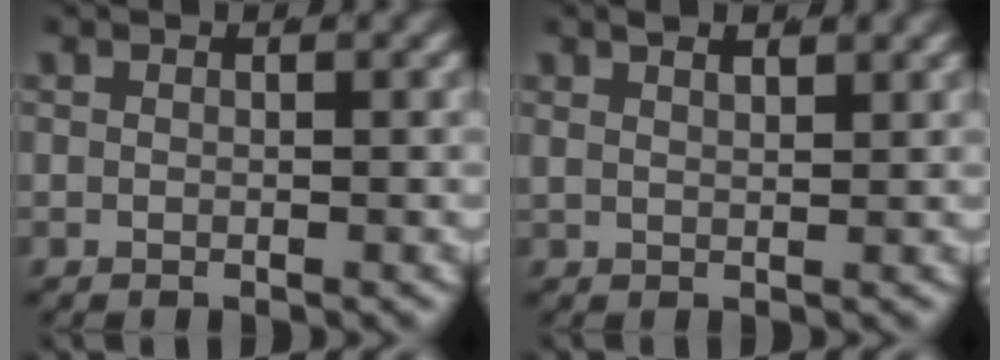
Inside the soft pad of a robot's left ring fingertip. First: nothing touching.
{"total": 1.9, "force": [1.6, 0.1, 1.0], "torque": [-0.009, -0.001, 0.032]}